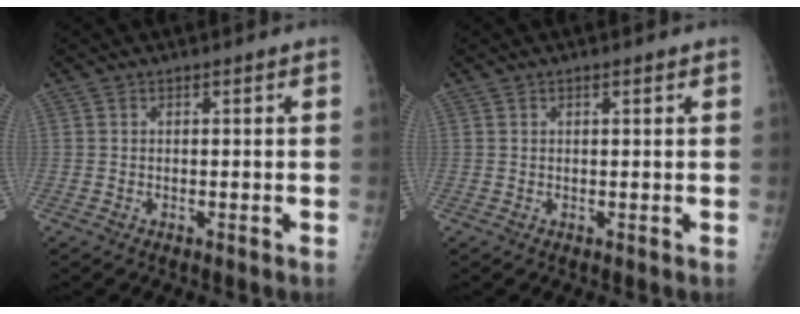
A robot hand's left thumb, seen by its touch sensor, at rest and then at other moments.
{"total": 0.9, "force": [0.5, 0.2, 0.7], "torque": [-0.010, 0.000, 0.008]}